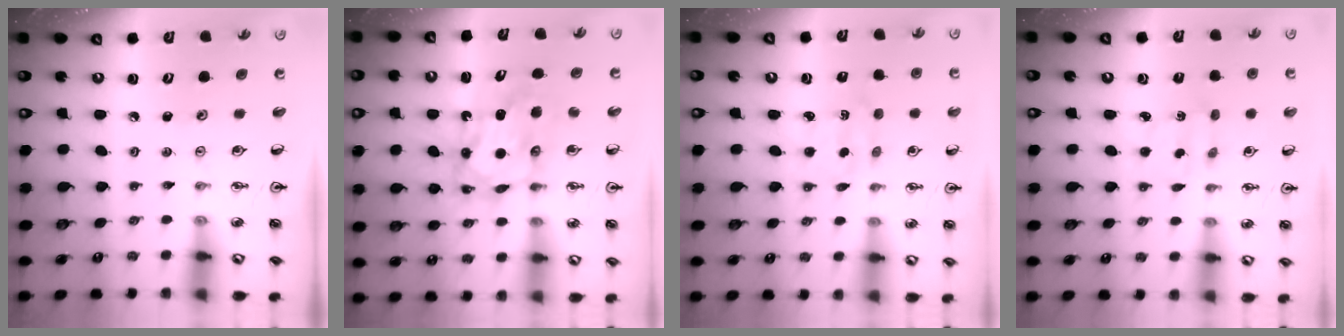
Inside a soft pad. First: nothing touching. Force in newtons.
{"total": 8.6, "press": 8.5, "slide": 0.8}
{"total": 2.2, "press": 2.1, "slide": 0.5}
{"total": 2.1, "press": 2.0, "slide": 0.7}